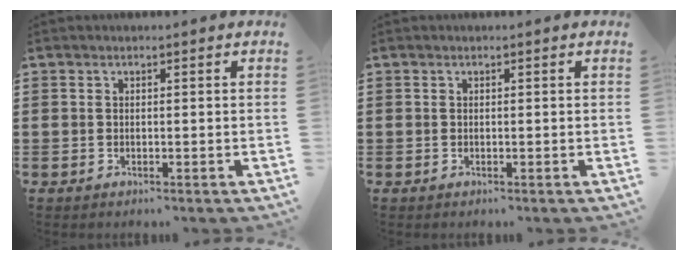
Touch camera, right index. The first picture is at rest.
{"total": 0.0}